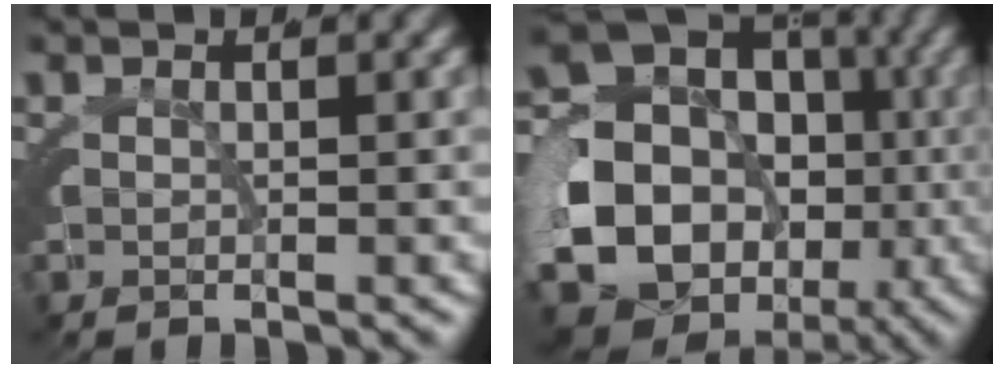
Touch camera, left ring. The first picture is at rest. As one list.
[{"total": 19.7, "force": [-2.2, 16.7, 10.2], "torque": [-0.240, -0.058, -0.042]}]